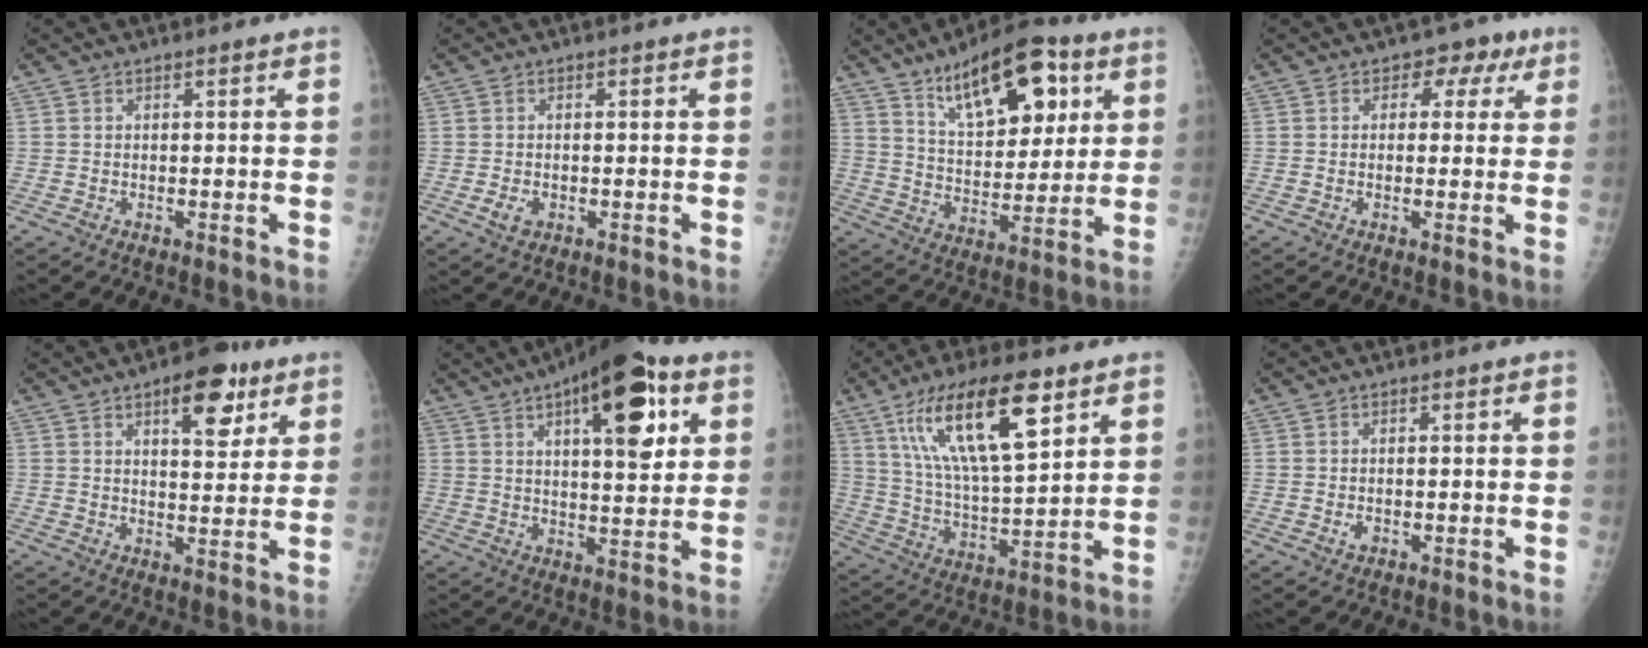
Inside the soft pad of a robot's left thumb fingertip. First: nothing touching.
{"total": 2.2, "force": [-0.7, 1.5, 1.4], "torque": [-0.023, -0.001, -0.010]}
{"total": 17.6, "force": [8.9, 8.0, 12.9], "torque": [-0.152, -0.038, 0.147]}
{"total": 5.0, "force": [1.9, 3.9, 2.5], "torque": [0.013, 0.003, 0.013]}
{"total": 9.8, "force": [5.3, 4.4, 7.0], "torque": [-0.071, -0.023, 0.072]}
{"total": 17.1, "force": [7.4, 6.3, 14.0], "torque": [-0.170, -0.016, 0.106]}
{"total": 19.1, "force": [9.7, 5.9, 15.4], "torque": [-0.256, -0.035, 0.177]}
{"total": 1.3, "force": [-0.3, 1.0, 0.7], "torque": [-0.008, 0.001, -0.002]}